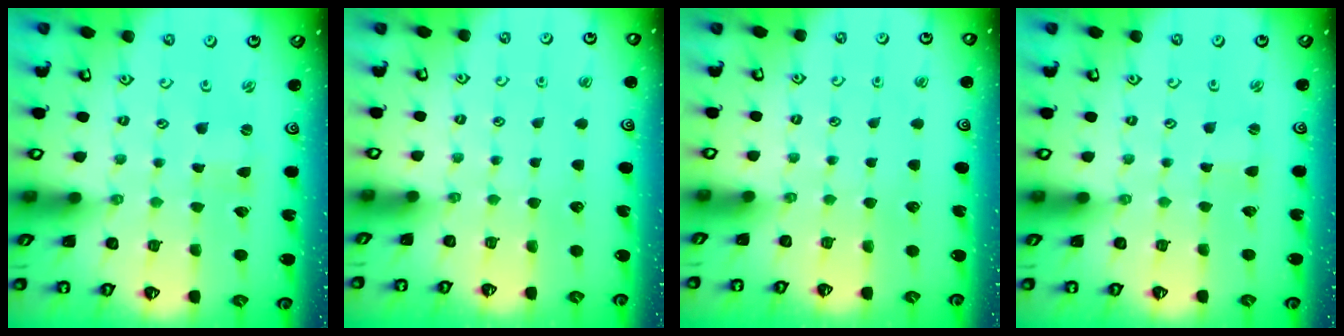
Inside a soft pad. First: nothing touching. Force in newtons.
{"total": 0.0}
{"total": 0.0}
{"total": 0.7, "press": 0.7, "slide": 0.1}